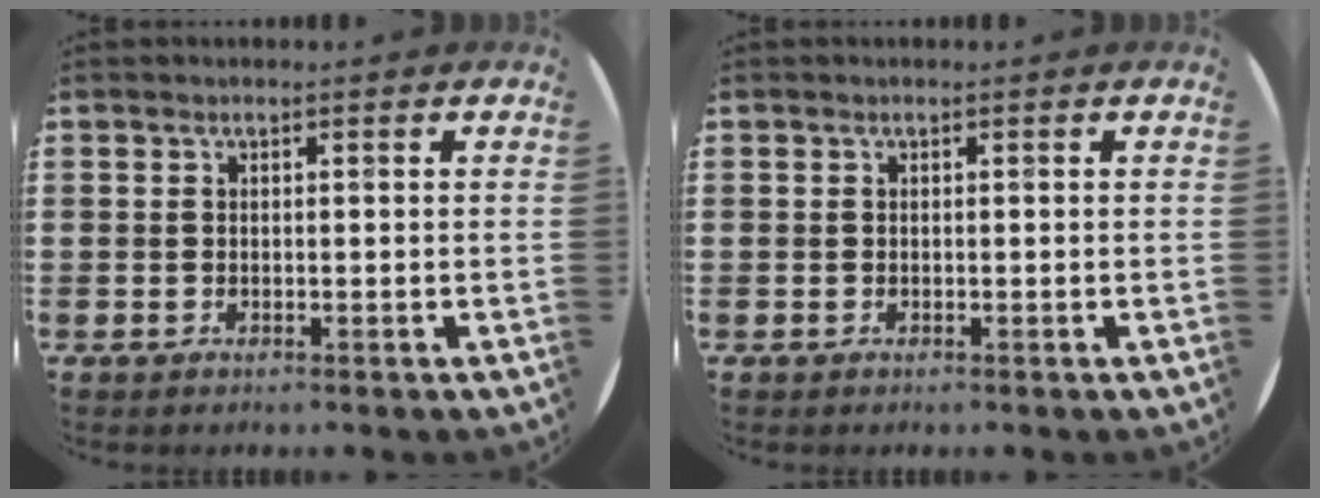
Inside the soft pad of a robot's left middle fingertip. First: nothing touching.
{"total": 0.0}